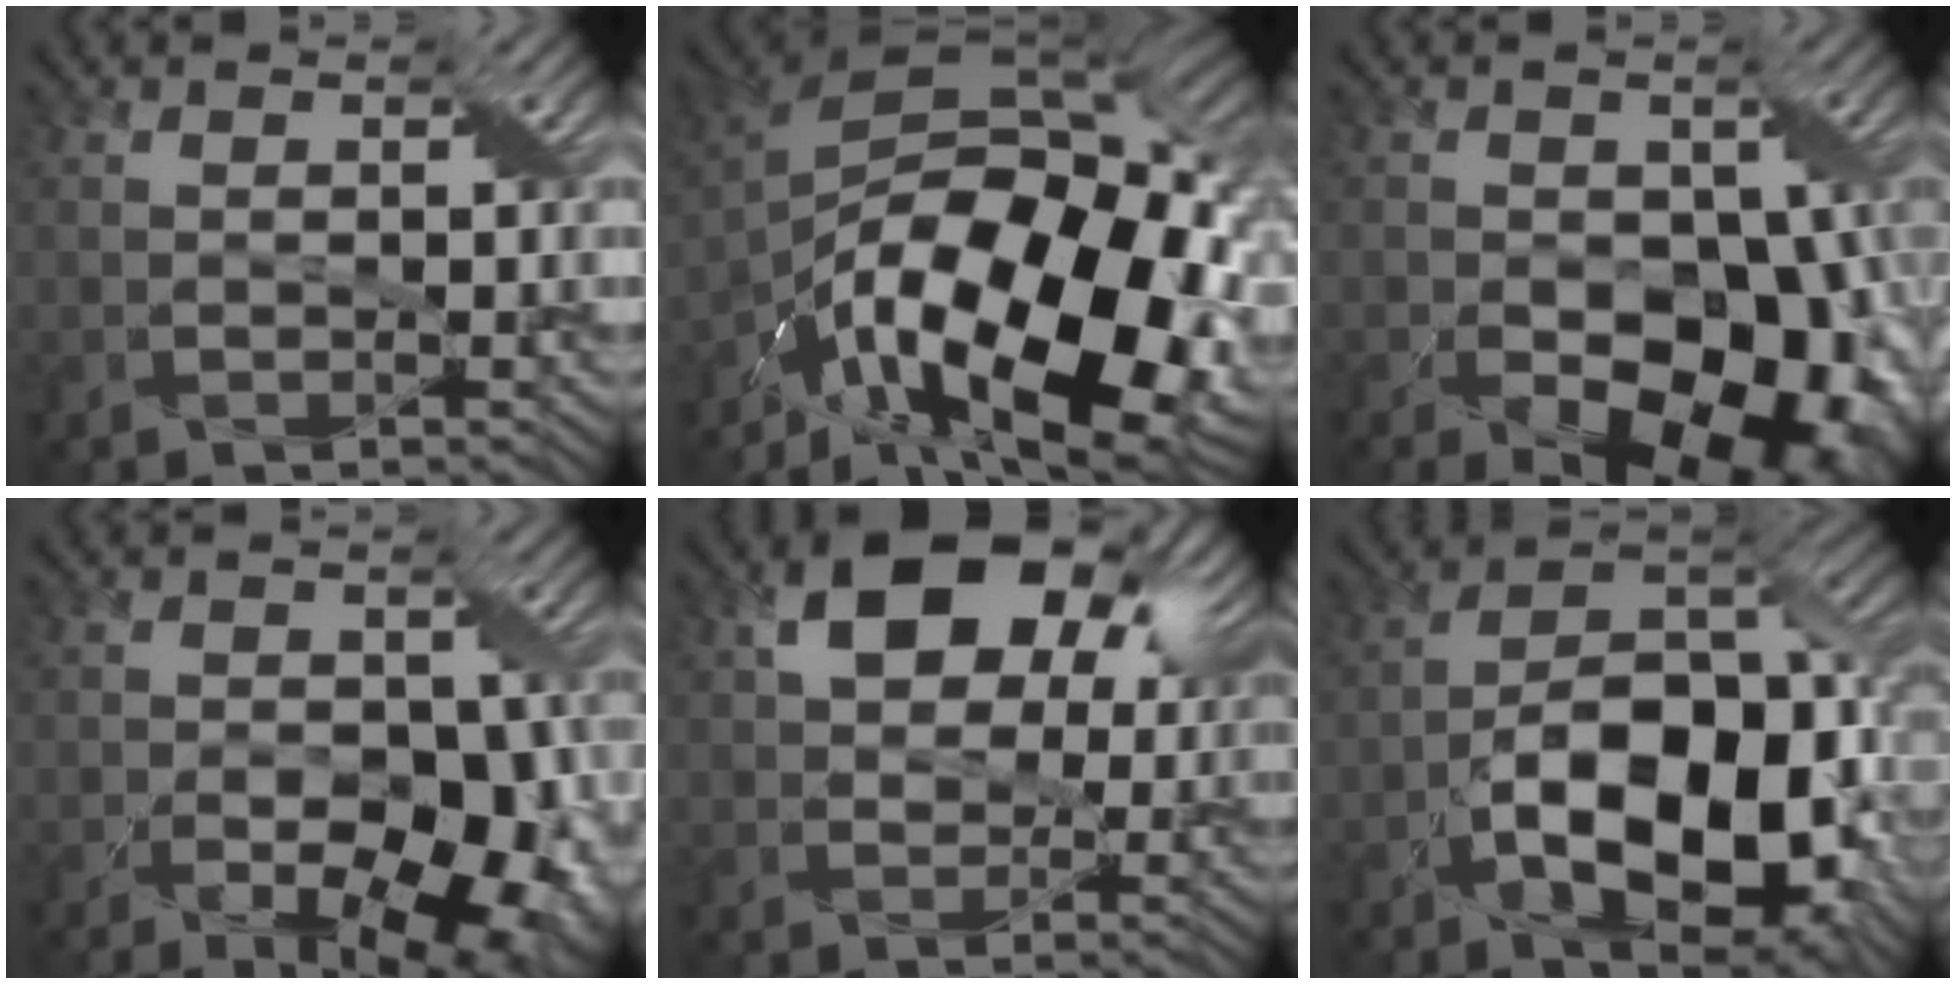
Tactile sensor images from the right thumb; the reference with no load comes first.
{"total": 20.5, "force": [-9.3, 10.1, 15.2], "torque": [-0.282, -0.031, -0.132]}
{"total": 15.1, "force": [-5.5, 10.0, 9.8], "torque": [-0.120, -0.019, -0.065]}
{"total": 15.5, "force": [-7.5, 9.4, 9.7], "torque": [-0.085, -0.017, -0.081]}
{"total": 10.6, "force": [4.2, 7.1, 6.7], "torque": [-0.121, 0.020, 0.063]}
{"total": 15.4, "force": [-5.0, 8.1, 12.2], "torque": [-0.180, -0.017, -0.093]}